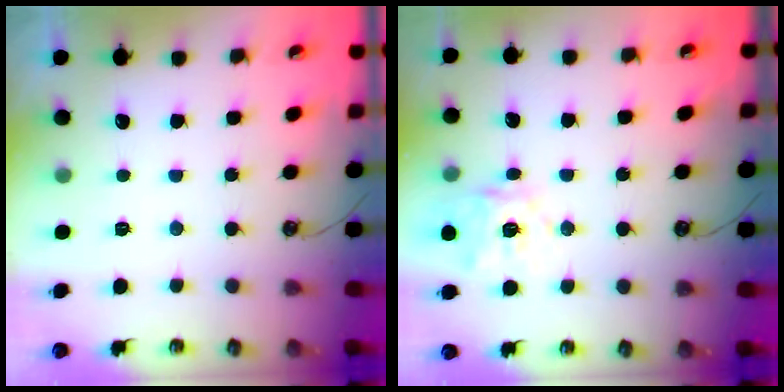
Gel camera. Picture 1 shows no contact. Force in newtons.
{"total": 13.5, "press": 13.4, "slide": 1.7}